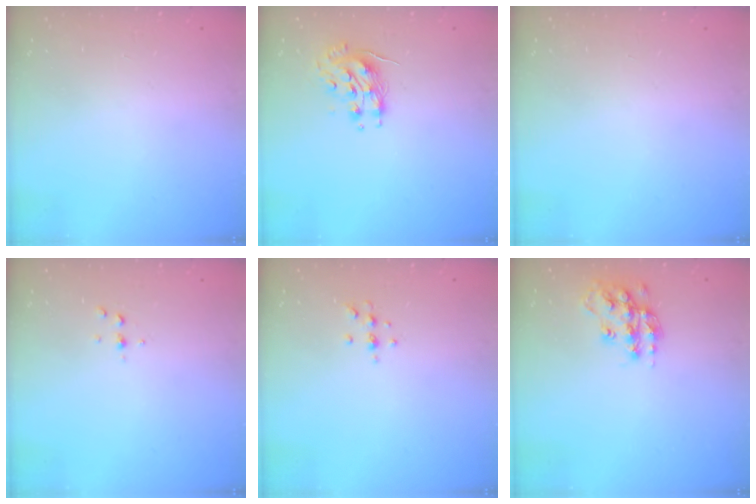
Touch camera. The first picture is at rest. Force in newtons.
{"total": 8.5, "press": 8.4, "slide": 0.5}
{"total": 0.0}
{"total": 2.5, "press": 2.4, "slide": 0.2}
{"total": 4.3, "press": 4.0, "slide": 1.4}
{"total": 15.0, "press": 15.0, "slide": 1.0}